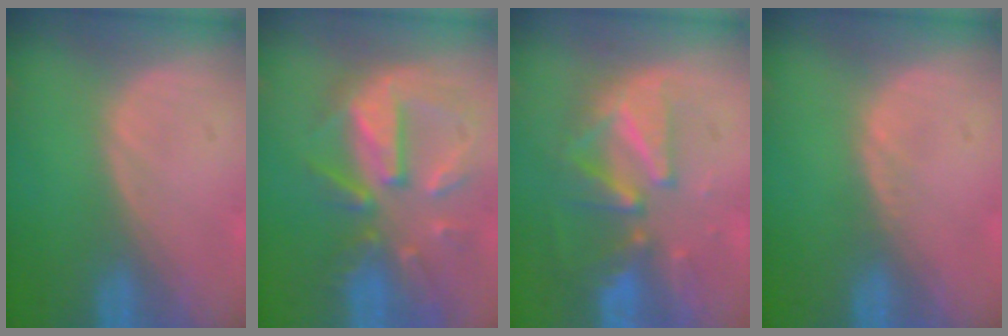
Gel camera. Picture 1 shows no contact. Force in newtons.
{"total": 10.3, "press": 9.2, "slide": 4.5}
{"total": 9.5, "press": 8.6, "slide": 4.0}
{"total": 0.7, "press": 0.6, "slide": 0.3}